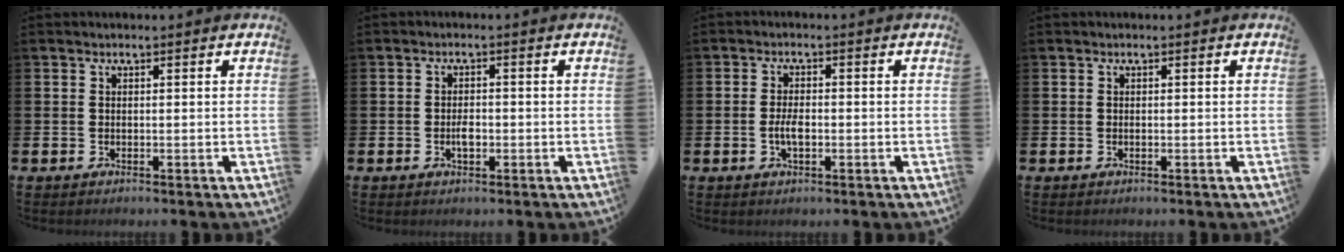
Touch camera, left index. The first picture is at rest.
{"total": 2.0, "force": [-0.4, 1.1, 1.7], "torque": [-0.021, -0.002, -0.011]}
{"total": 2.9, "force": [-0.6, 1.3, 2.6], "torque": [-0.046, 0.002, -0.011]}
{"total": 0.0}